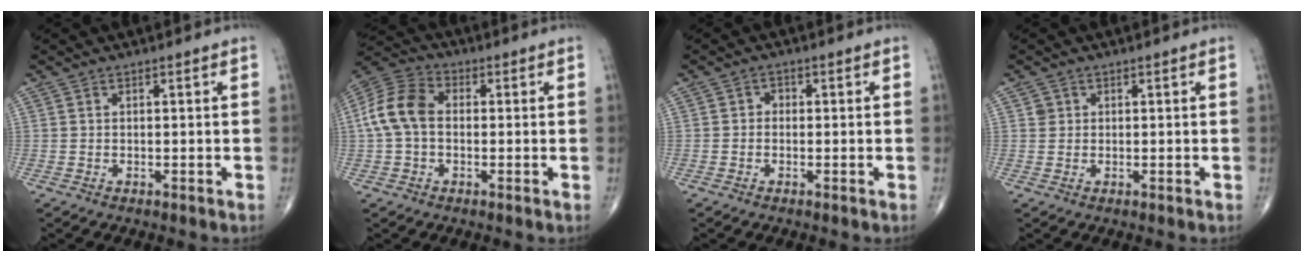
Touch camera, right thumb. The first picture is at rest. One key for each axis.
{"total": 10.2, "fx": 0.1, "fy": 7.0, "fz": 7.4, "tx": -0.151, "ty": 0.031, "tz": -0.009}
{"total": 1.4, "fx": -0.2, "fy": 1.2, "fz": 0.7, "tx": 0.000, "ty": 0.005, "tz": -0.010}
{"total": 1.3, "fx": 0.4, "fy": 1.2, "fz": 0.1, "tx": 0.008, "ty": 0.000, "tz": 0.004}